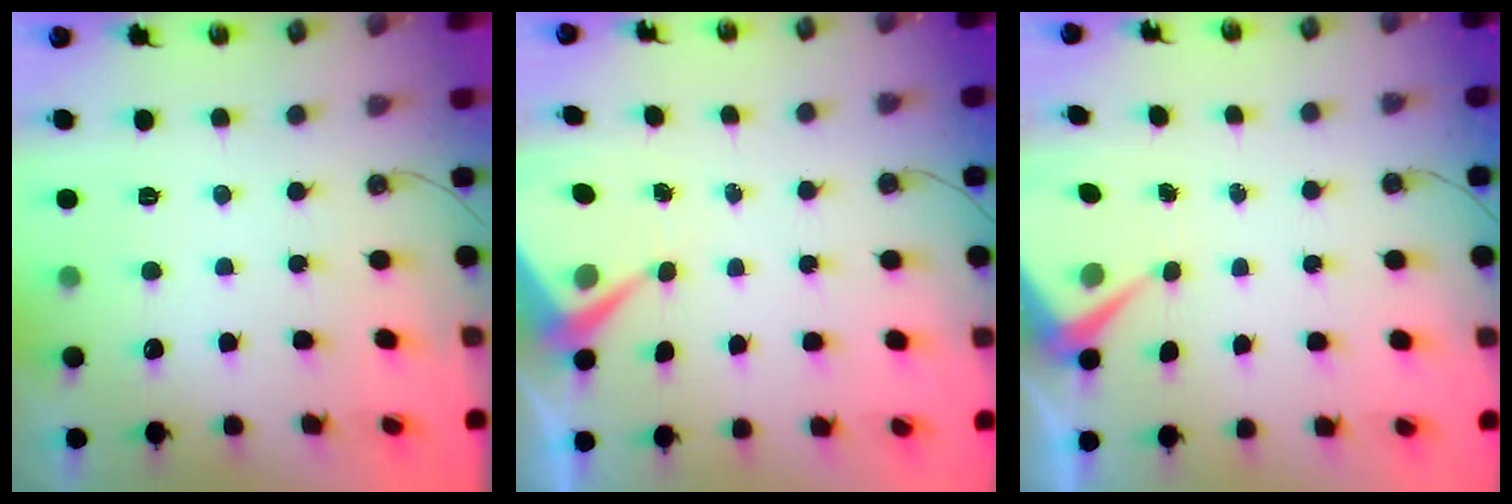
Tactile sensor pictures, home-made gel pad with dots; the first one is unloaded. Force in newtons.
{"total": 5.1, "press": 5.1, "slide": 0.6}
{"total": 6.7, "press": 6.6, "slide": 0.8}